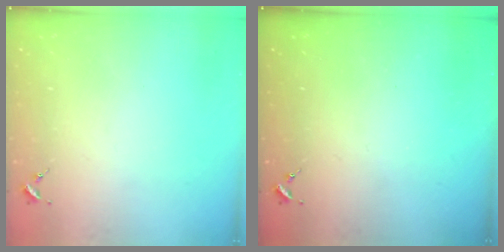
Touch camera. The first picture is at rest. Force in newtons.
{"total": 0.0}